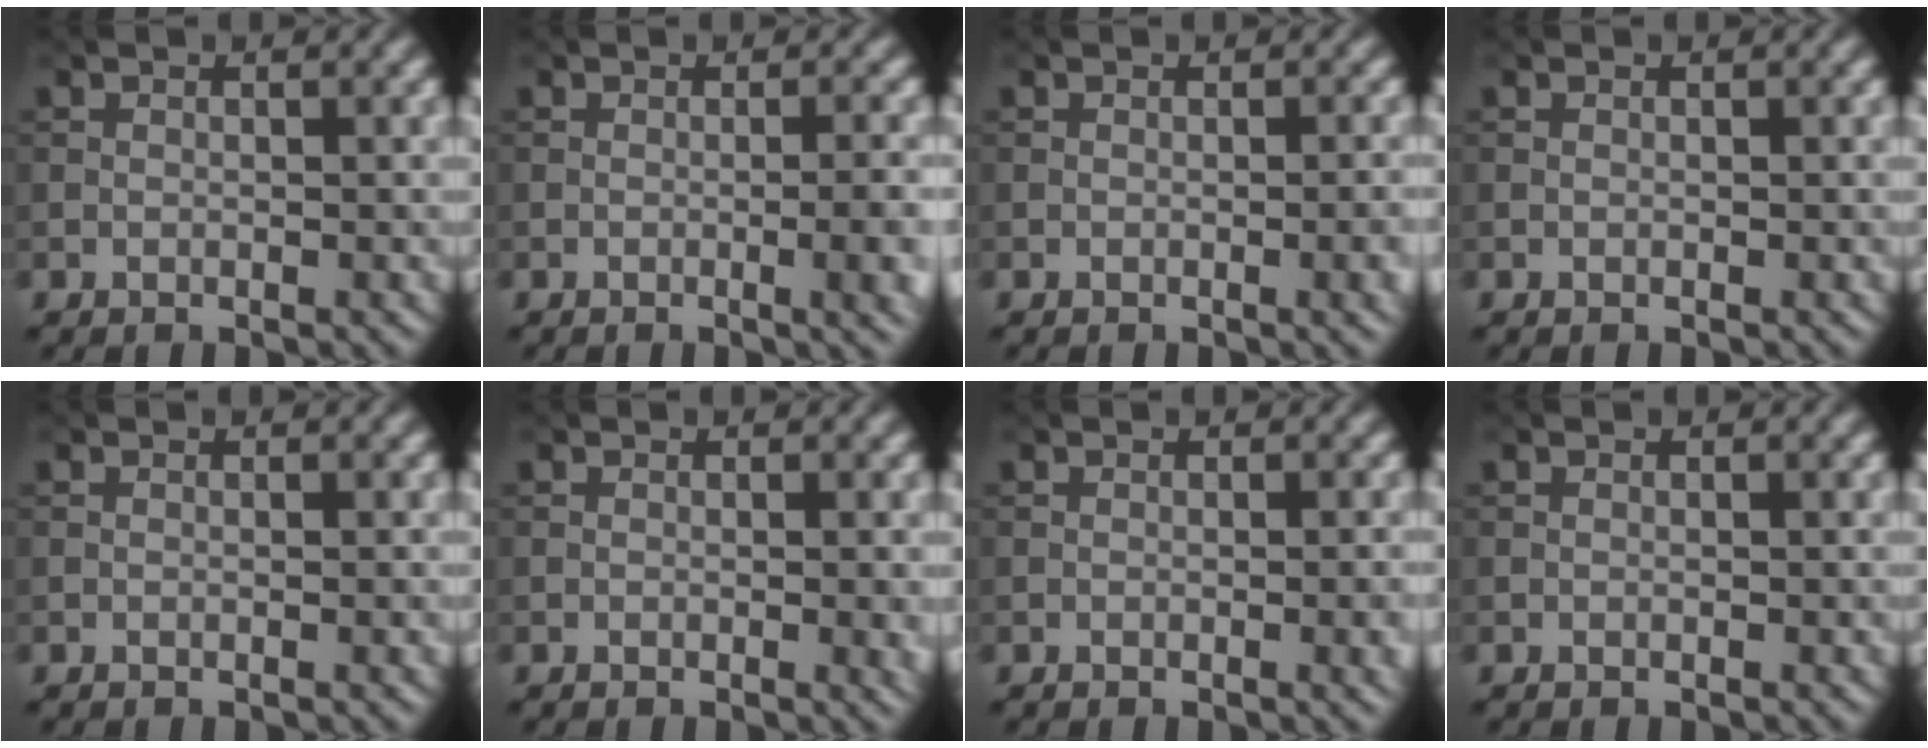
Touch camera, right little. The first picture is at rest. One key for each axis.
{"total": 5.0, "fx": -0.8, "fy": 1.9, "fz": 4.6, "tx": -0.042, "ty": -0.005, "tz": -0.004}
{"total": 2.5, "fx": -0.4, "fy": 0.7, "fz": 2.4, "tx": -0.025, "ty": -0.002, "tz": -0.006}
{"total": 0.0}
{"total": 0.0}
{"total": 1.3, "fx": -0.1, "fy": 0.2, "fz": 1.2, "tx": -0.015, "ty": -0.004, "tz": -0.002}
{"total": 2.2, "fx": -0.3, "fy": 0.6, "fz": 2.0, "tx": -0.020, "ty": -0.002, "tz": -0.005}
{"total": 0.0}